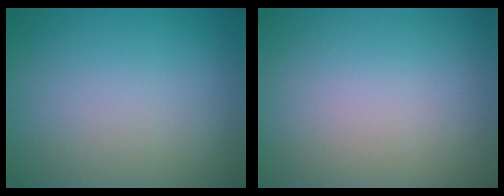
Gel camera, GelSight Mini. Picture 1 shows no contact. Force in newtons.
{"total": 0.0}